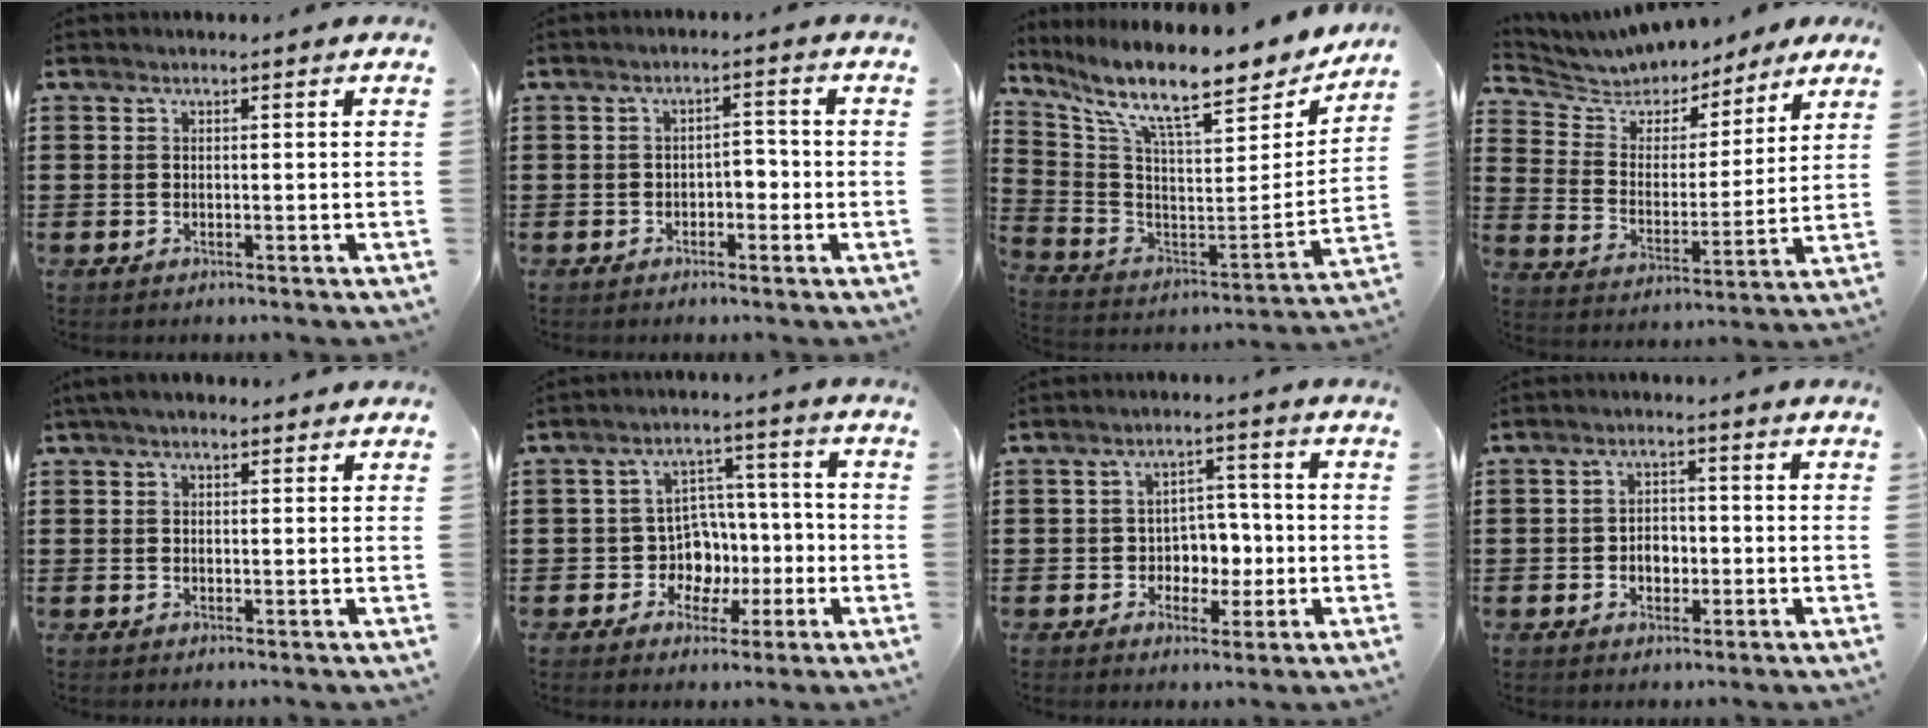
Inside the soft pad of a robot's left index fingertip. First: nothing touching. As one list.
[{"total": 2.5, "force": [-1.3, 1.4, 1.6], "torque": [-0.033, 0.004, -0.030]}, {"total": 12.6, "force": [10.0, 1.7, 7.5], "torque": [-0.167, -0.077, 0.165]}, {"total": 5.9, "force": [5.7, 1.6, 0.1], "torque": [-0.040, -0.041, 0.097]}, {"total": 2.4, "force": [1.7, 1.0, 1.3], "torque": [-0.031, 0.008, 0.031]}, {"total": 7.3, "force": [-1.0, 6.7, 2.7], "torque": [-0.063, 0.004, -0.011]}, {"total": 4.8, "force": [-0.8, 4.2, 2.1], "torque": [-0.039, 0.003, -0.023]}, {"total": 3.1, "force": [-0.9, 2.2, 2.0], "torque": [-0.034, 0.000, -0.022]}]